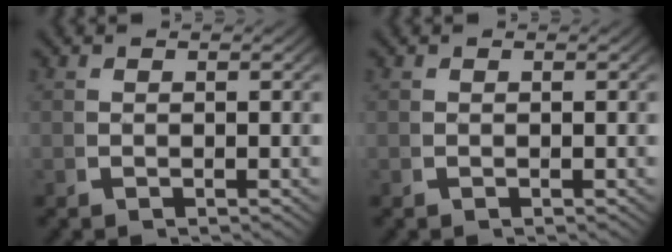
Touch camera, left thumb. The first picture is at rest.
{"total": 0.0}